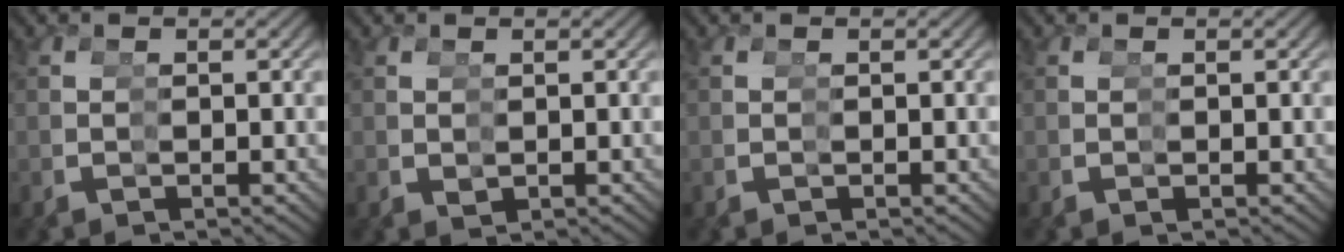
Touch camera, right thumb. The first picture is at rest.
{"total": 0.9, "force": [0.9, -0.3, 0.0], "torque": [0.015, 0.010, 0.012]}
{"total": 0.0}
{"total": 0.6, "force": [0.3, -0.5, 0.1], "torque": [0.004, 0.006, 0.003]}